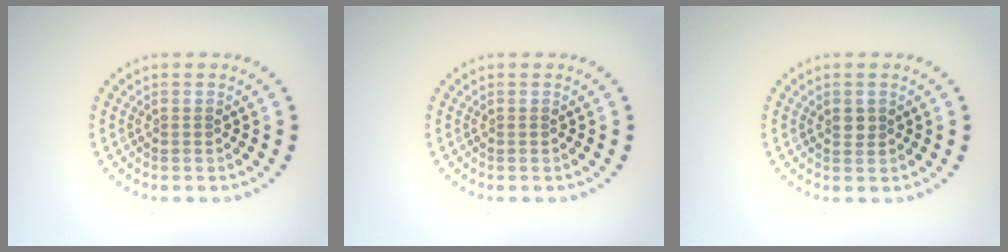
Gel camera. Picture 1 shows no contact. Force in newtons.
{"total": 0.0}
{"total": 1.1, "press": 1.0, "slide": 0.4}